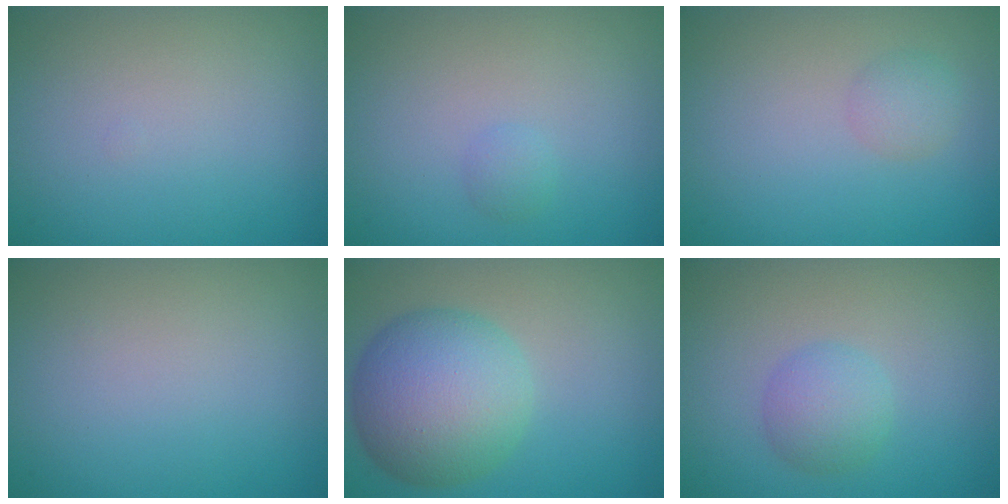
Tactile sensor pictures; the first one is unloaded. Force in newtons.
{"total": 0.8, "press": 0.8, "slide": 0.1}
{"total": 1.5, "press": 1.5, "slide": 0.0}
{"total": 0.0}
{"total": 8.4, "press": 8.4, "slide": 0.3}
{"total": 2.6, "press": 2.6, "slide": 0.1}